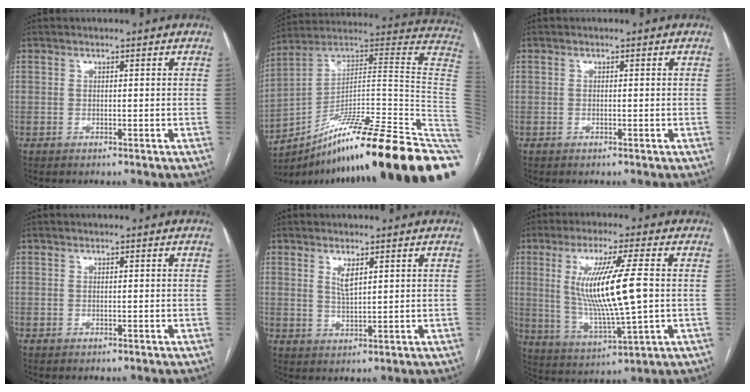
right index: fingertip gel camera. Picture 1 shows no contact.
{"total": 32.1, "force": [-18.0, -0.3, 26.6], "torque": [-0.220, 0.042, -0.284]}
{"total": 0.0}
{"total": 0.0}
{"total": 2.8, "force": [1.4, 0.6, 2.4], "torque": [-0.051, -0.005, 0.032]}
{"total": 13.8, "force": [1.3, 0.6, 13.7], "torque": [-0.271, -0.011, 0.029]}